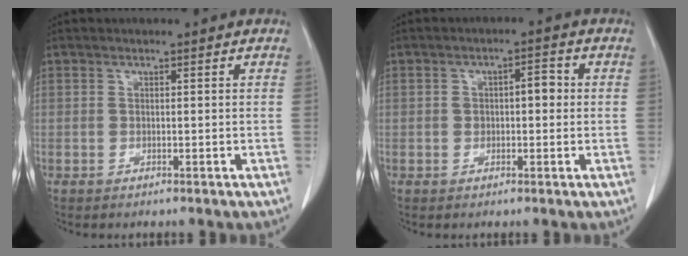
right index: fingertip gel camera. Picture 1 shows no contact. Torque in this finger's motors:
{"motor_torque": [0.11, -0.04, 0.06, 0.01]}